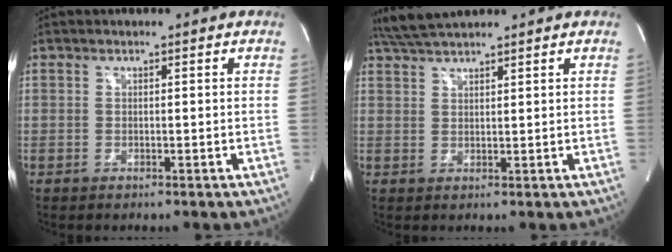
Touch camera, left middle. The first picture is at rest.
{"total": 5.3, "force": [4.9, 0.2, 2.2], "torque": [-0.050, 0.025, 0.096]}